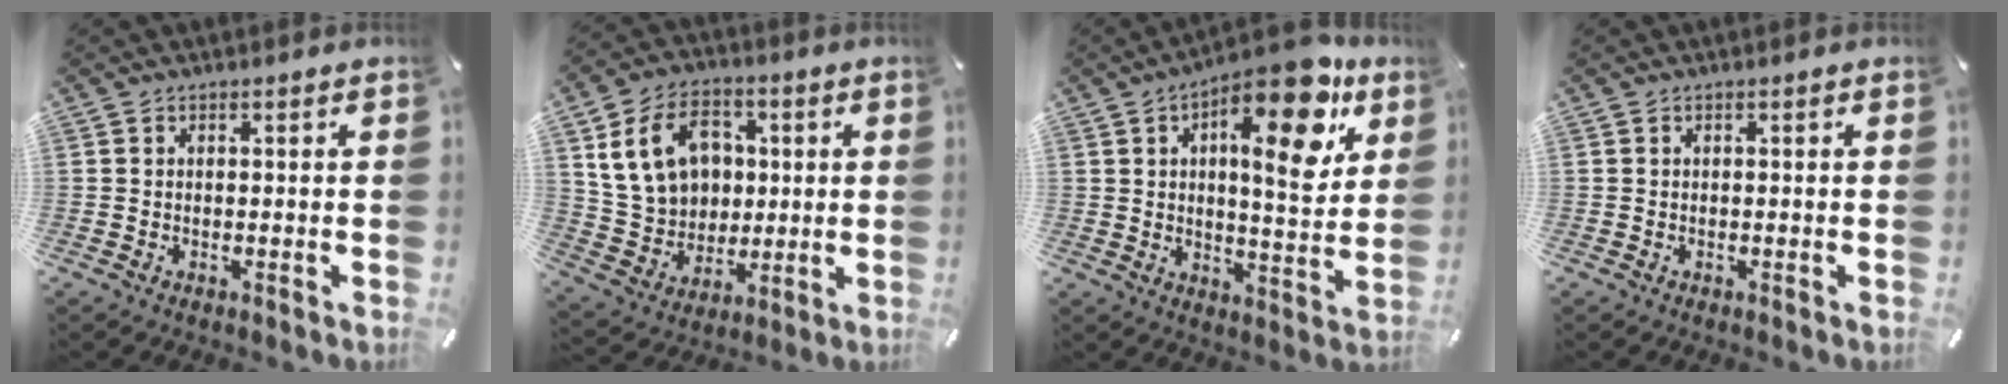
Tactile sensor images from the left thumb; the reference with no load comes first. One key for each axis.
{"total": 15.7, "fx": 3.4, "fy": 12.9, "fz": 8.4, "tx": -0.159, "ty": 0.006, "tz": 0.068}
{"total": 17.7, "fx": 8.9, "fy": 7.1, "fz": 13.5, "tx": -0.176, "ty": -0.049, "tz": 0.134}
{"total": 0.0}